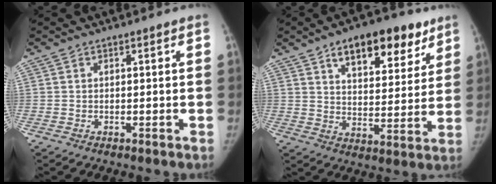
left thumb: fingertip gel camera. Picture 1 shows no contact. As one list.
[{"total": 16.7, "force": [9.7, 8.3, 10.7], "torque": [-0.100, -0.031, 0.144]}]